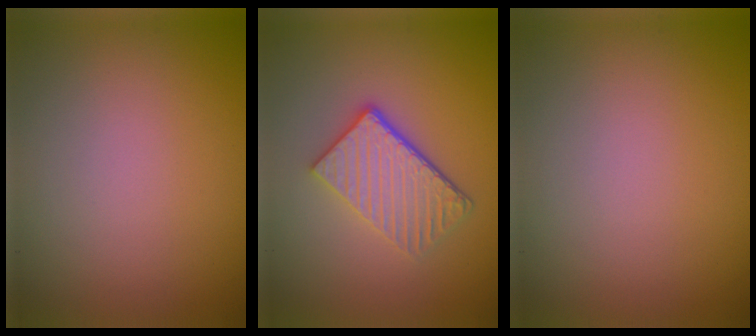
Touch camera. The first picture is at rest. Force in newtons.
{"total": 4.4, "press": 3.5, "slide": 2.7}
{"total": 0.0}